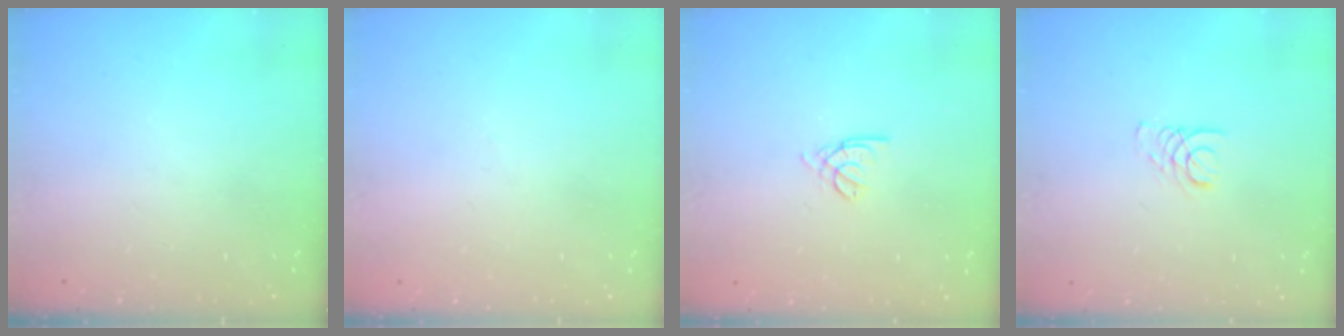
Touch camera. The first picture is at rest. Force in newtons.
{"total": 1.8, "press": 1.6, "slide": 0.6}
{"total": 2.2, "press": 2.1, "slide": 0.6}
{"total": 1.9, "press": 1.9, "slide": 0.2}